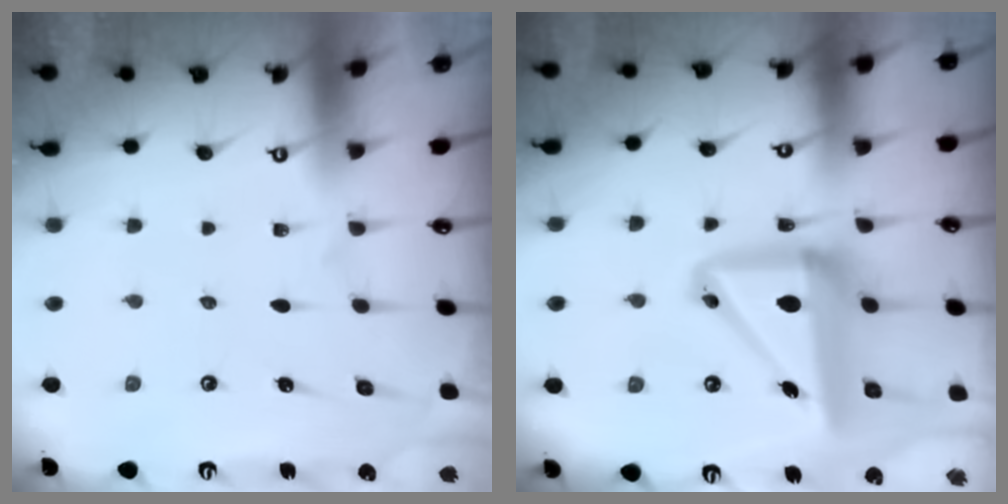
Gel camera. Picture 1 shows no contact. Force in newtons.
{"total": 13.1, "press": 12.8, "slide": 2.4}